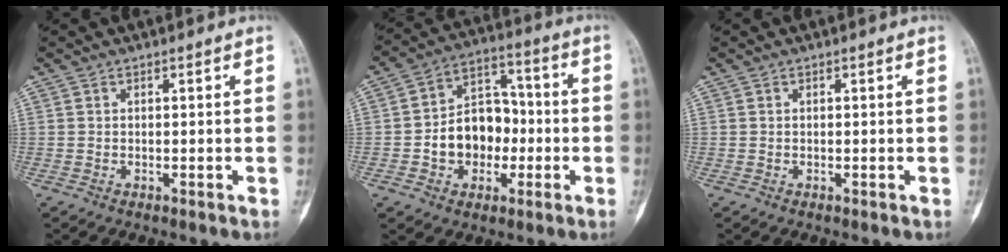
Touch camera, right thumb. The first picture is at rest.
{"total": 13.1, "force": [-2.2, 10.0, 8.2], "torque": [-0.081, 0.044, -0.039]}
{"total": 0.0}